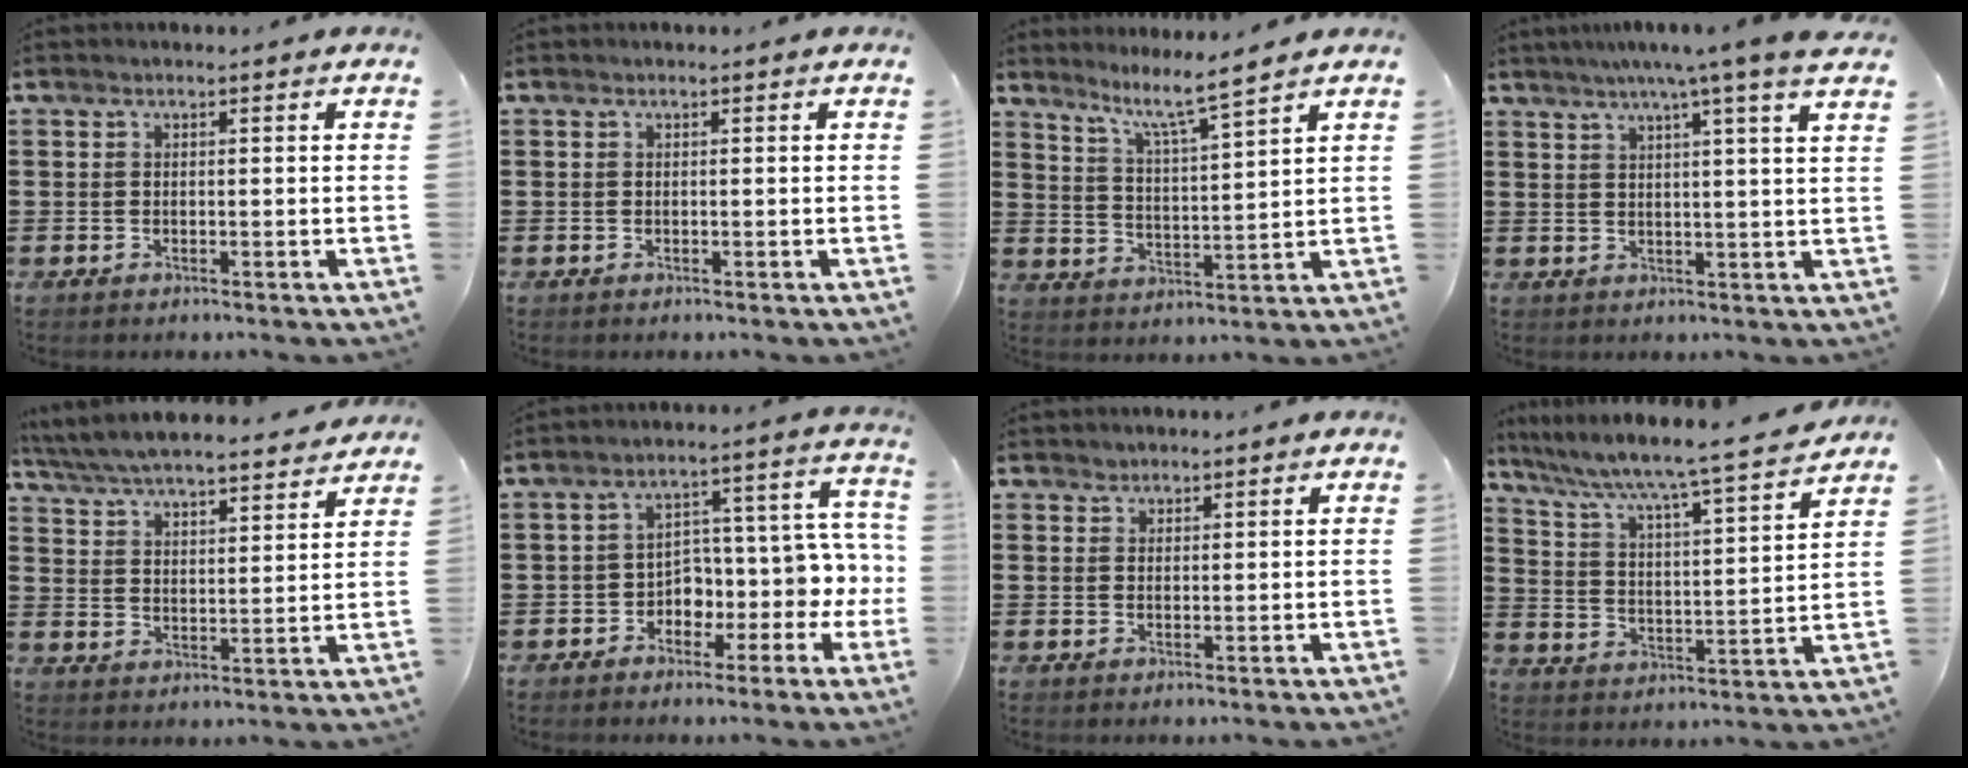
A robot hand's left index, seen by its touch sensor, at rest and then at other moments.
{"total": 0.0}
{"total": 5.5, "force": [4.8, -0.8, 2.6], "torque": [-0.070, -0.031, 0.076]}
{"total": 5.9, "force": [4.2, -0.9, 4.0], "torque": [-0.083, -0.014, 0.067]}
{"total": 5.7, "force": [5.6, 0.3, 1.0], "torque": [-0.048, -0.035, 0.095]}
{"total": 4.7, "force": [-0.6, 4.3, 1.9], "torque": [-0.059, -0.023, -0.014]}
{"total": 1.1, "force": [1.0, 0.4, -0.2], "torque": [0.001, 0.001, 0.020]}
{"total": 5.0, "force": [4.3, -0.5, 2.5], "torque": [-0.071, -0.045, 0.060]}